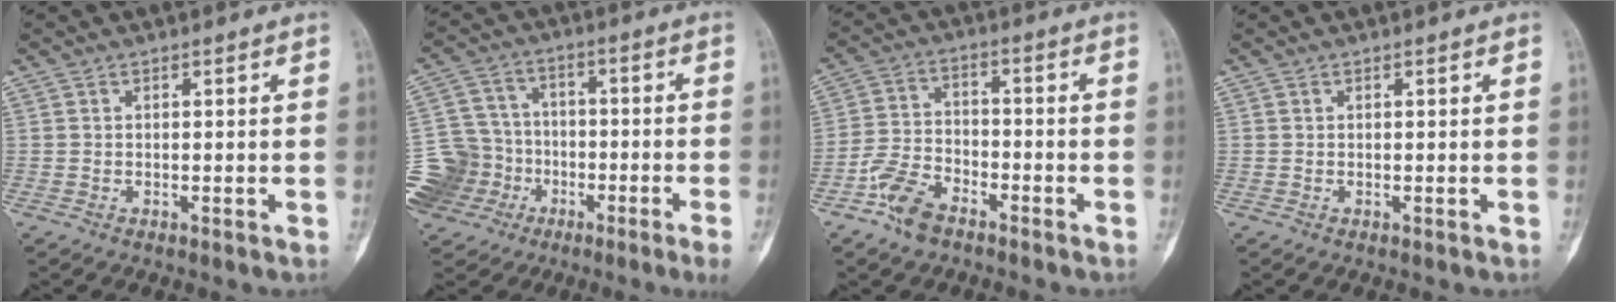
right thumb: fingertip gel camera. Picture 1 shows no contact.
{"total": 13.2, "force": [-6.5, 10.4, 4.7], "torque": [-0.090, 0.057, -0.115]}
{"total": 8.1, "force": [-5.2, 4.4, 4.4], "torque": [-0.084, 0.028, -0.104]}
{"total": 0.0}